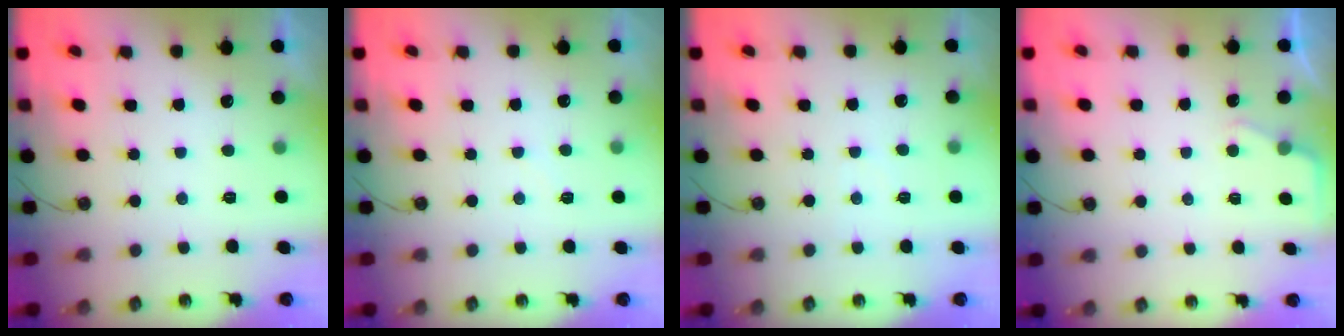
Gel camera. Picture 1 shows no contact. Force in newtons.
{"total": 3.3, "press": 3.2, "slide": 0.5}
{"total": 1.9, "press": 1.9, "slide": 0.3}
{"total": 3.1, "press": 3.0, "slide": 0.5}